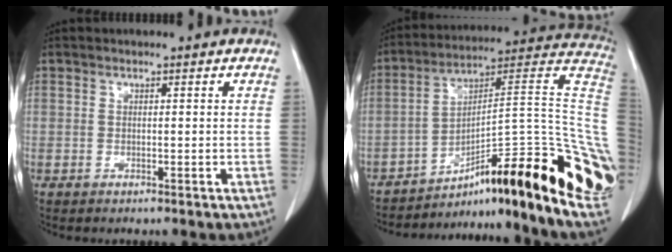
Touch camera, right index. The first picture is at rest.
{"total": 31.5, "force": [-14.8, 4.2, 27.5], "torque": [-0.273, 0.022, -0.219]}